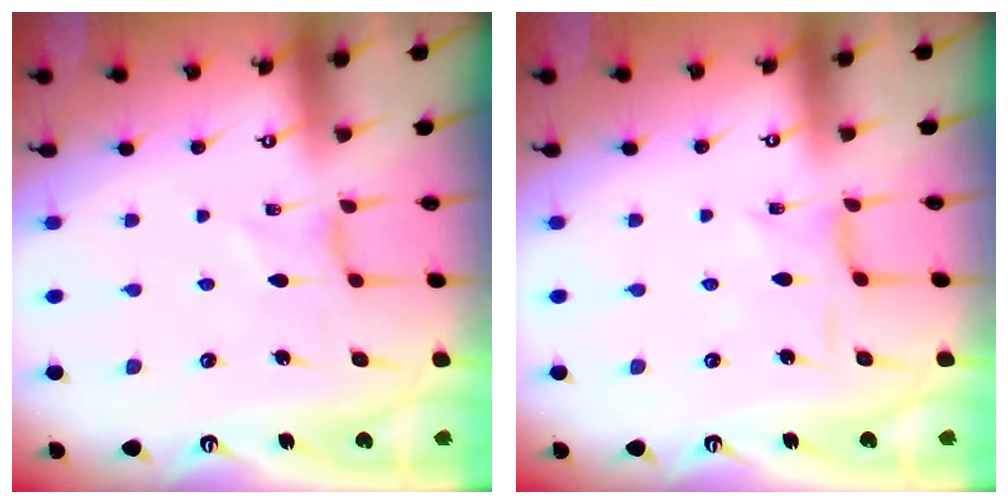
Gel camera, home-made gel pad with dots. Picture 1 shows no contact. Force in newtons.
{"total": 1.5, "press": 1.5, "slide": 0.1}